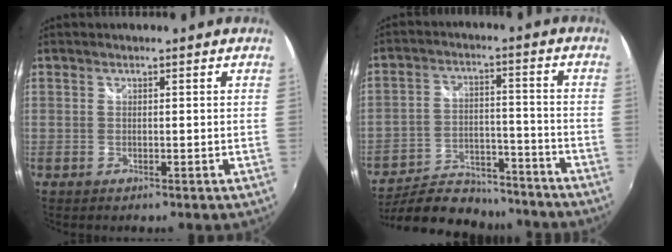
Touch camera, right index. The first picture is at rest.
{"total": 19.8, "force": [-17.0, 7.6, 6.7], "torque": [-0.145, 0.014, -0.240]}